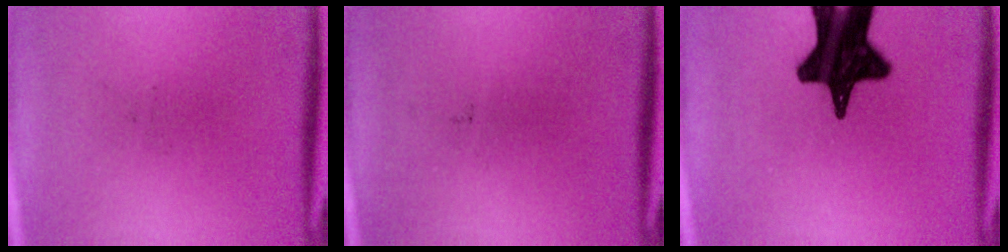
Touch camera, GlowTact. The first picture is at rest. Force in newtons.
{"total": 0.0}
{"total": 18.9}